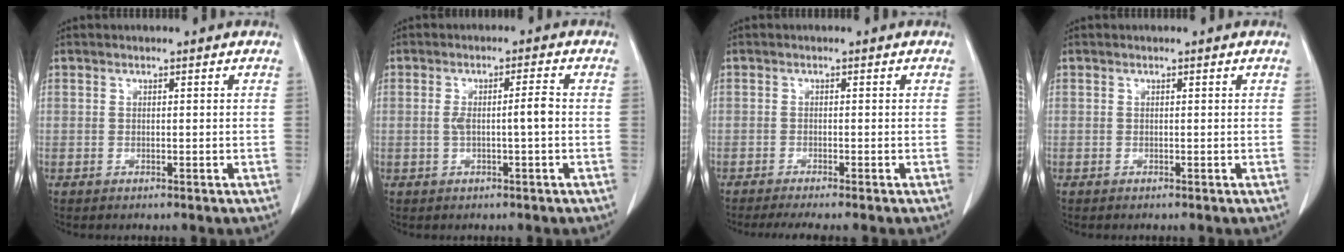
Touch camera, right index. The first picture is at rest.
{"total": 3.7, "force": [-0.3, 0.2, 3.7], "torque": [-0.070, 0.009, -0.001]}
{"total": 4.2, "force": [-3.5, -0.3, 2.3], "torque": [-0.027, -0.008, -0.055]}
{"total": 0.0}